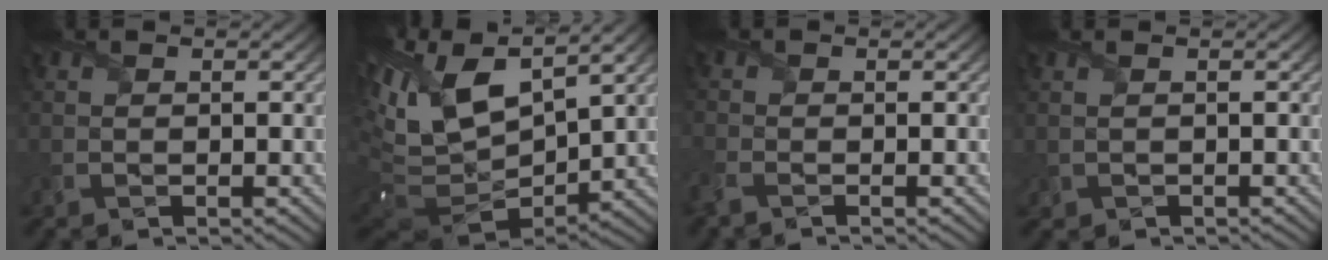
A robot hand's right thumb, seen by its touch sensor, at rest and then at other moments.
{"total": 16.3, "force": [5.2, 7.9, 13.2], "torque": [-0.266, 0.004, 0.122]}
{"total": 2.8, "force": [-2.2, 0.9, 1.4], "torque": [-0.043, -0.016, -0.054]}
{"total": 0.7, "force": [0.0, 0.5, 0.5], "torque": [-0.019, -0.003, 0.003]}